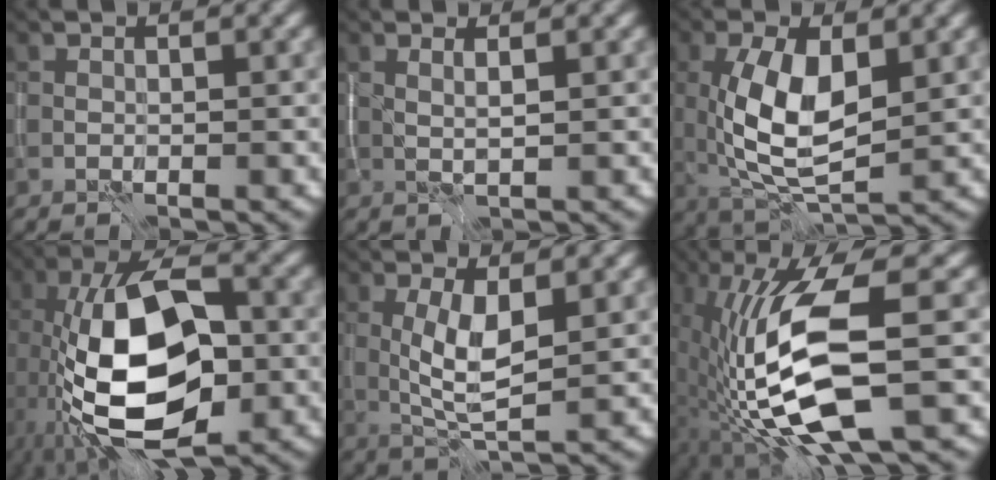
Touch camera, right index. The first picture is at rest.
{"total": 1.5, "force": [0.7, 0.2, 1.4], "torque": [-0.022, -0.003, 0.011]}
{"total": 7.5, "force": [0.4, 3.3, 6.7], "torque": [-0.143, -0.005, 0.010]}
{"total": 15.1, "force": [-2.5, 7.5, 12.9], "torque": [-0.234, -0.002, -0.046]}
{"total": 4.3, "force": [0.4, 1.3, 4.1], "torque": [-0.087, -0.005, 0.009]}
{"total": 10.7, "force": [-2.9, 2.7, 10.0], "torque": [-0.205, 0.000, -0.055]}